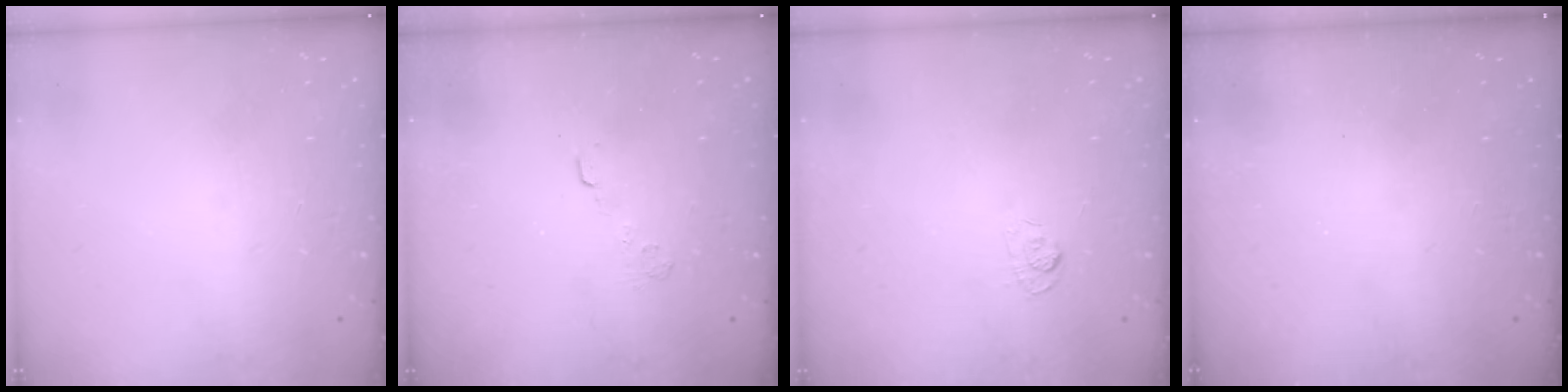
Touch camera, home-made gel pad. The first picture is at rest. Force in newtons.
{"total": 2.7, "press": 2.3, "slide": 1.4}
{"total": 3.5, "press": 3.1, "slide": 1.6}
{"total": 2.5, "press": 2.4, "slide": 0.8}